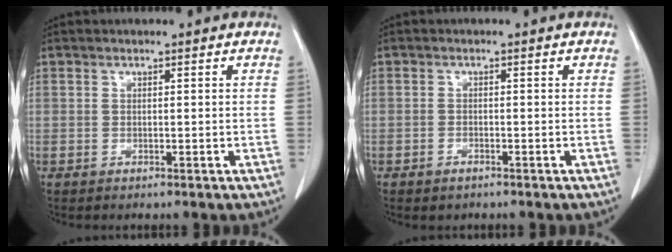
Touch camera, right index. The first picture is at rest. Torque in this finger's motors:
{"motor_torque": [0.14, -0.26, 0.00, 0.00]}